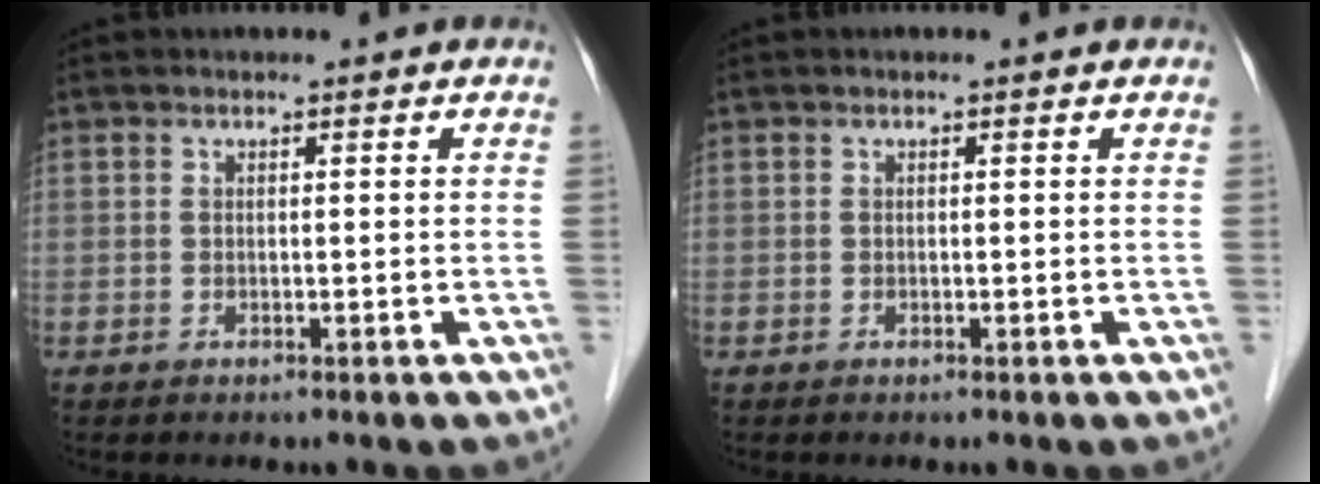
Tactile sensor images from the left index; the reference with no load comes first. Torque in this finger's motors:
{"motor_torque": [-0.07, 0.03, 0.01, -0.01]}